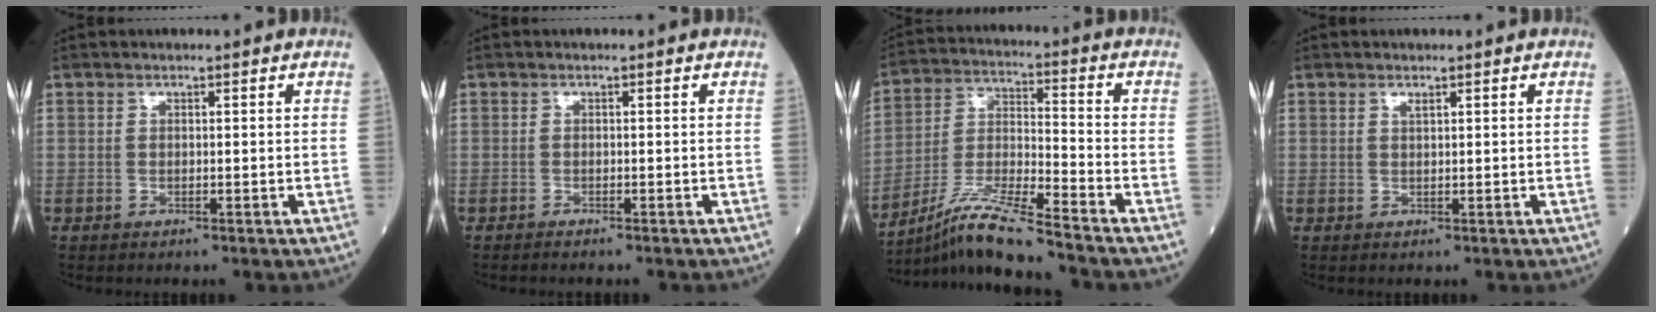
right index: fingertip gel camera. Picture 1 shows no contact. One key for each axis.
{"total": 1.5, "fx": -1.4, "fy": 0.1, "fz": 0.6, "tx": -0.013, "ty": -0.003, "tz": -0.016}
{"total": 11.9, "fx": -10.0, "fy": -1.1, "fz": 6.2, "tx": -0.126, "ty": -0.017, "tz": -0.189}
{"total": 0.6, "fx": 0.4, "fy": 0.0, "fz": 0.4, "tx": -0.010, "ty": -0.003, "tz": 0.008}